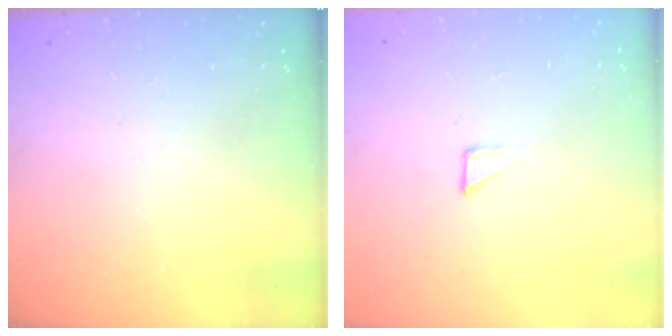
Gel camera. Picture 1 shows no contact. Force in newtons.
{"total": 3.3, "press": 3.3, "slide": 0.3}